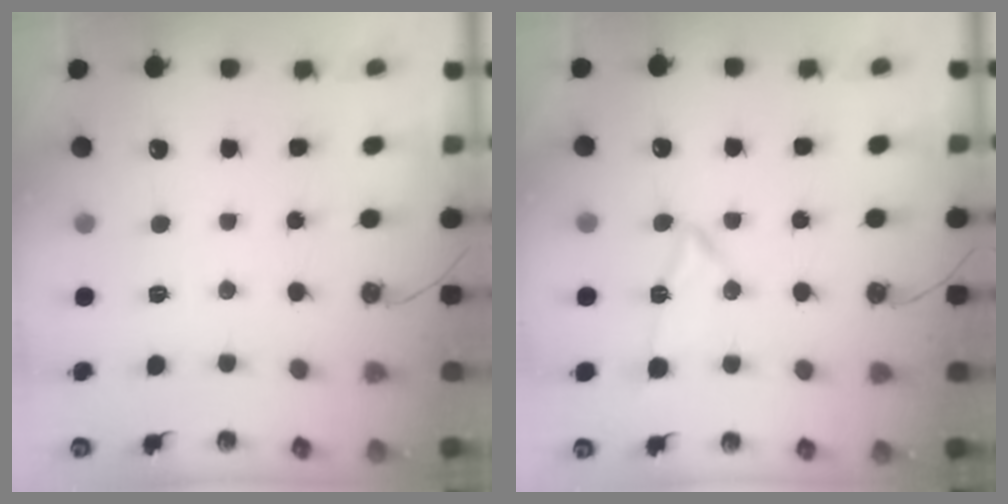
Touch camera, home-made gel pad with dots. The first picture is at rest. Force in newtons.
{"total": 9.4, "press": 9.3, "slide": 1.2}